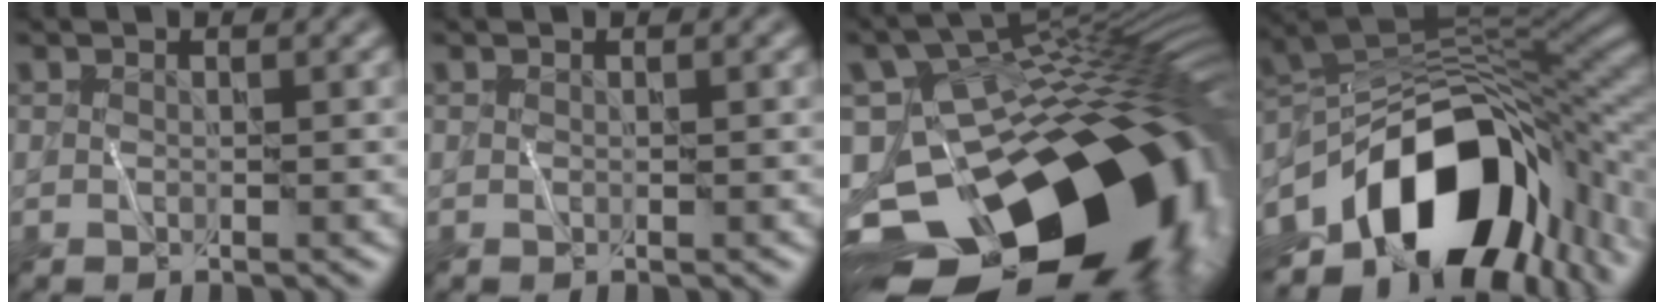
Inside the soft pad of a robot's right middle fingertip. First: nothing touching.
{"total": 0.0}
{"total": 19.3, "force": [-7.7, 11.1, 13.9], "torque": [-0.222, -0.027, -0.117]}
{"total": 15.7, "force": [-6.7, 8.8, 11.2], "torque": [-0.180, -0.002, -0.115]}